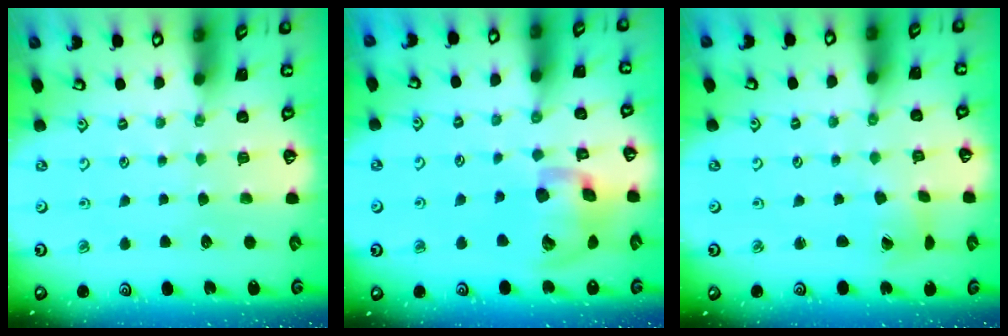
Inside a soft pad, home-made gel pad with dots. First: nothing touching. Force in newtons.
{"total": 14.6, "press": 14.4, "slide": 2.4}
{"total": 1.4, "press": 1.4, "slide": 0.2}